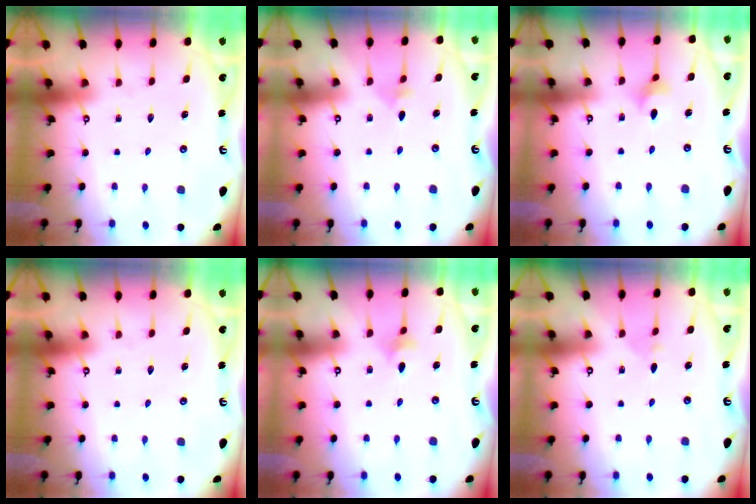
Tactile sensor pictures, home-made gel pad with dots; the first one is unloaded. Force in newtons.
{"total": 2.2, "press": 2.2, "slide": 0.6}
{"total": 3.8, "press": 3.7, "slide": 0.8}
{"total": 0.0}
{"total": 4.0, "press": 3.9, "slide": 0.7}
{"total": 2.0, "press": 1.9, "slide": 0.5}